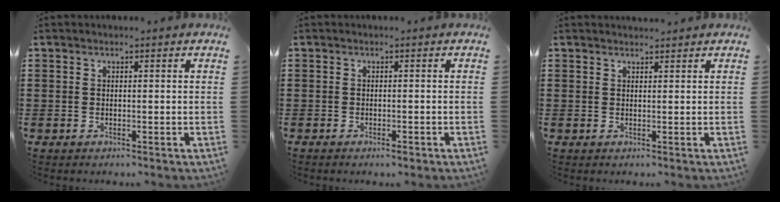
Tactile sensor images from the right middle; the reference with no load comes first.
{"total": 0.7, "force": [-0.5, 0.1, 0.5], "torque": [-0.011, -0.005, -0.009]}
{"total": 1.1, "force": [1.1, 0.1, 0.0], "torque": [0.004, -0.005, 0.019]}